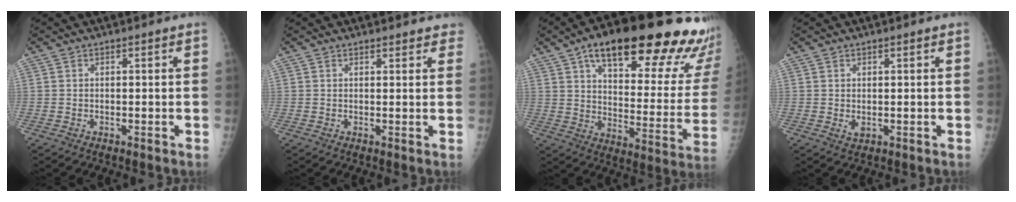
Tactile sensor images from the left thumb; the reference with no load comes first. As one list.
[{"total": 3.6, "force": [3.3, 1.3, 0.9], "torque": [0.017, -0.008, 0.027]}, {"total": 31.3, "force": [20.5, 10.3, 21.3], "torque": [-0.260, -0.055, 0.278]}, {"total": 1.7, "force": [0.4, 0.9, 1.3], "torque": [-0.020, -0.006, 0.010]}]